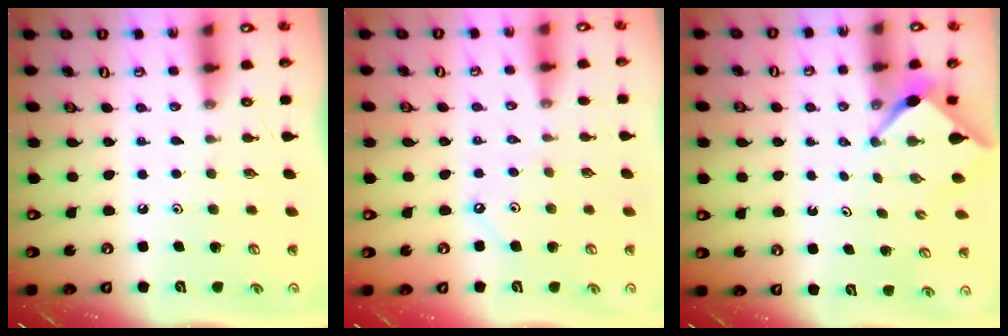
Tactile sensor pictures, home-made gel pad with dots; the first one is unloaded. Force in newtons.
{"total": 2.5, "press": 2.5, "slide": 0.4}
{"total": 2.4, "press": 2.4, "slide": 0.1}